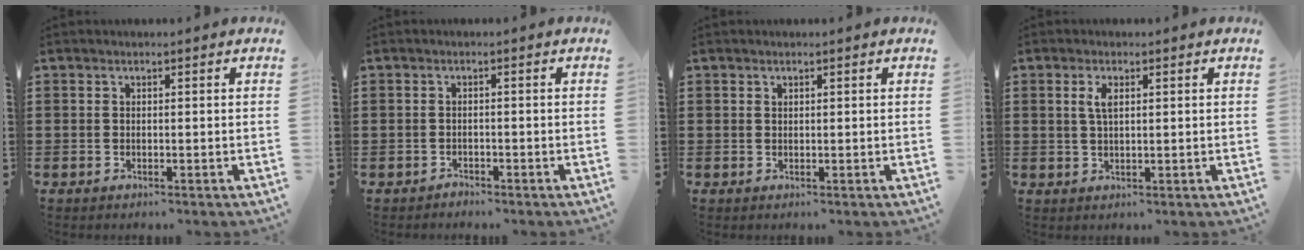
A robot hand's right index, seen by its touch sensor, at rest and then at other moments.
{"total": 1.1, "force": [-1.0, 0.4, -0.2], "torque": [-0.001, 0.006, -0.024]}
{"total": 0.5, "force": [0.4, 0.4, 0.1], "torque": [-0.003, 0.002, 0.007]}
{"total": 2.6, "force": [0.8, 1.0, 2.2], "torque": [-0.049, 0.006, 0.013]}